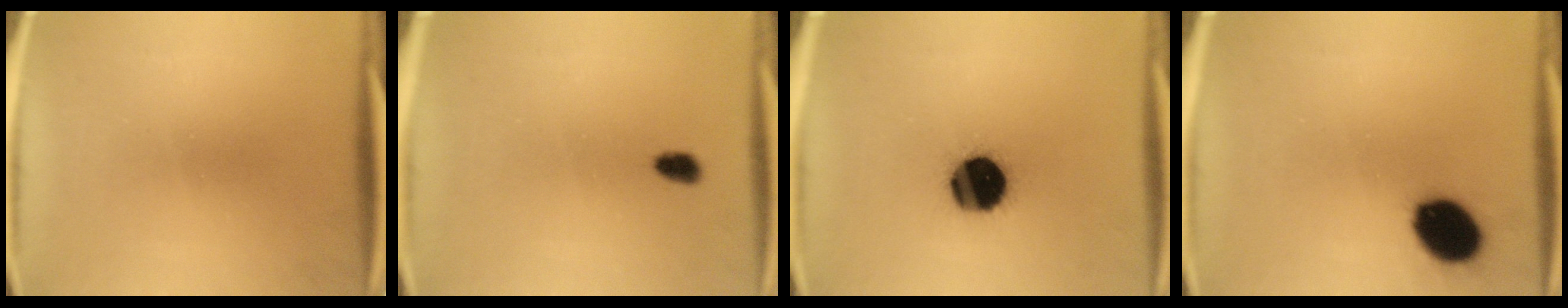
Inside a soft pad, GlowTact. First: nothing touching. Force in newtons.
{"total": 2.2}
{"total": 16.9}
{"total": 11.9}